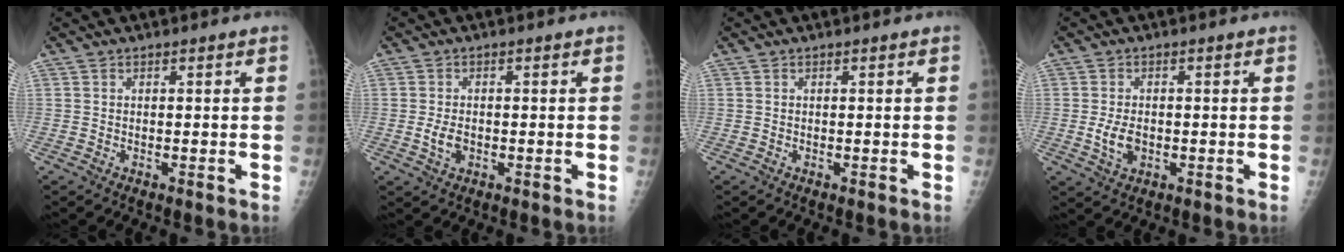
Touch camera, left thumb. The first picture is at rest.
{"total": 3.1, "force": [-0.5, 2.0, 2.3], "torque": [-0.041, -0.002, -0.006]}
{"total": 0.0}
{"total": 4.2, "force": [-0.5, 2.7, 3.2], "torque": [-0.057, -0.003, -0.005]}